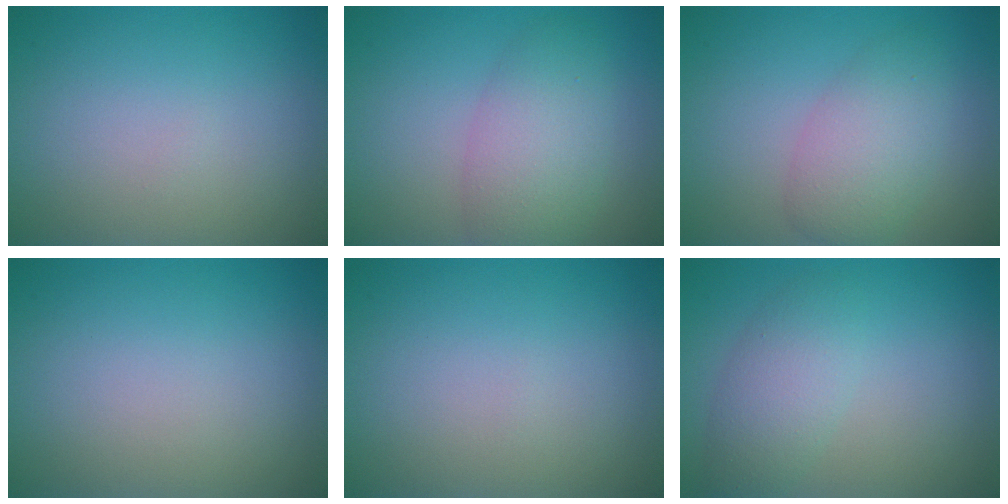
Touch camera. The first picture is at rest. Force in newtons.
{"total": 4.9, "press": 4.9, "slide": 0.1}
{"total": 4.0, "press": 4.0, "slide": 0.3}
{"total": 0.0}
{"total": 0.0}
{"total": 3.3, "press": 3.3, "slide": 0.1}